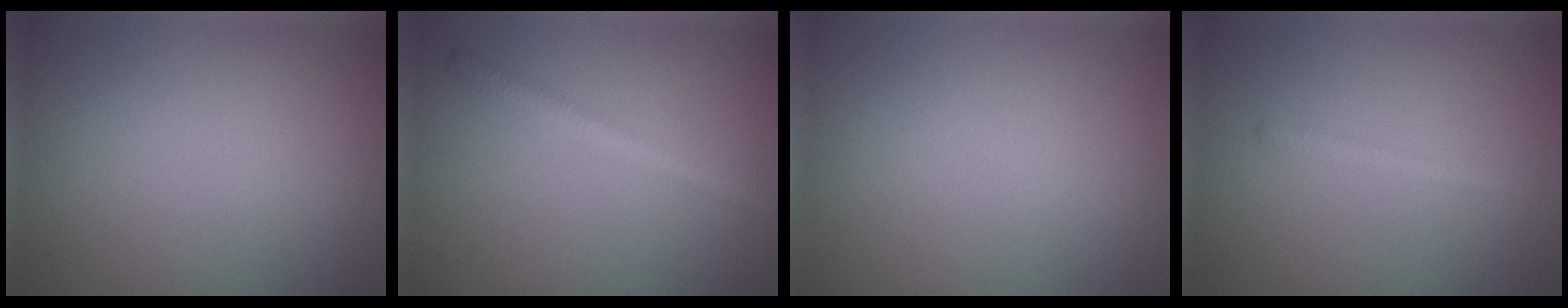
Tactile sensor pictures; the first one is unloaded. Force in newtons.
{"total": 2.2, "press": 2.2, "slide": 0.1}
{"total": 0.0}
{"total": 1.2, "press": 1.2, "slide": 0.0}